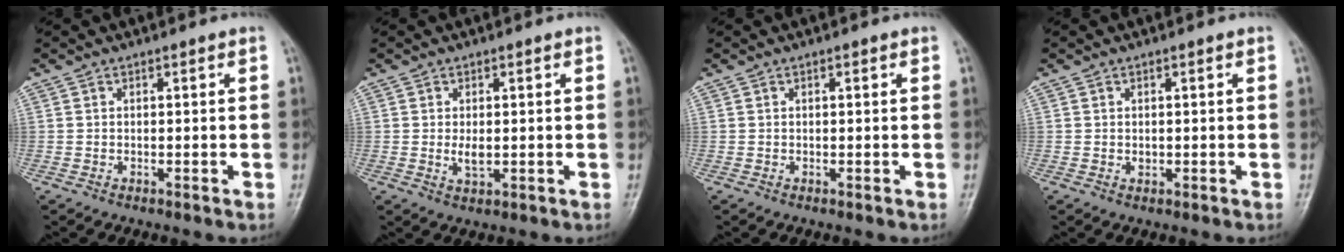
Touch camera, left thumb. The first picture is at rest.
{"total": 2.8, "force": [-0.1, 1.4, 2.4], "torque": [-0.041, -0.007, 0.001]}
{"total": 0.6, "force": [0.2, 0.2, 0.5], "torque": [-0.010, 0.000, 0.003]}
{"total": 0.9, "force": [-0.1, 0.7, 0.5], "torque": [-0.005, -0.001, 0.002]}